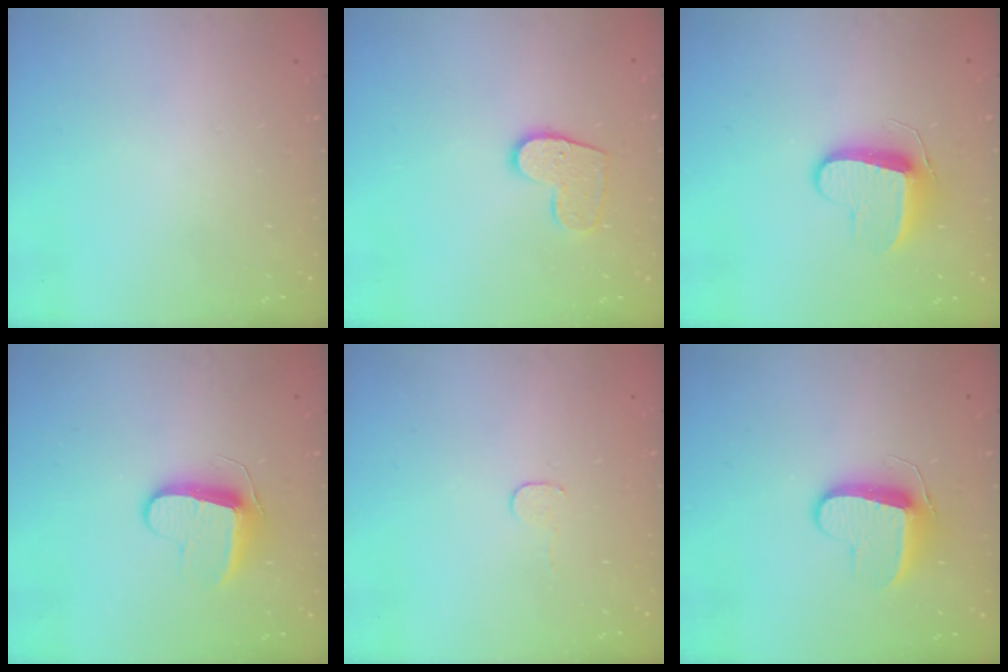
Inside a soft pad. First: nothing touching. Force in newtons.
{"total": 10.9, "press": 10.9, "slide": 0.5}
{"total": 9.4, "press": 9.4, "slide": 0.5}
{"total": 9.4, "press": 9.4, "slide": 0.5}
{"total": 2.7, "press": 2.7, "slide": 0.2}
{"total": 9.4, "press": 9.4, "slide": 0.5}